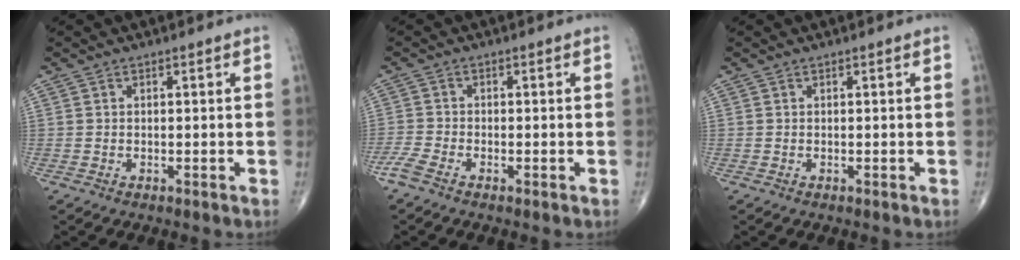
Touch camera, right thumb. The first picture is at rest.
{"total": 2.8, "force": [-2.2, 0.8, 1.5], "torque": [-0.051, 0.006, -0.051]}
{"total": 0.0}